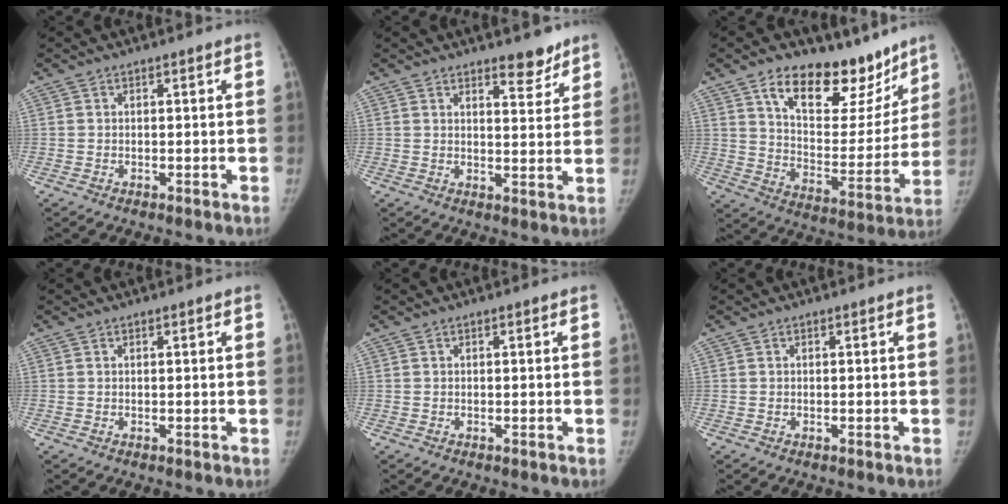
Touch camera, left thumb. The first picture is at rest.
{"total": 5.0, "force": [4.0, 1.8, 2.5], "torque": [-0.013, -0.030, 0.055]}
{"total": 21.1, "force": [14.3, 11.0, 11.1], "torque": [-0.096, -0.079, 0.222]}
{"total": 0.0}
{"total": 0.0}
{"total": 0.0}